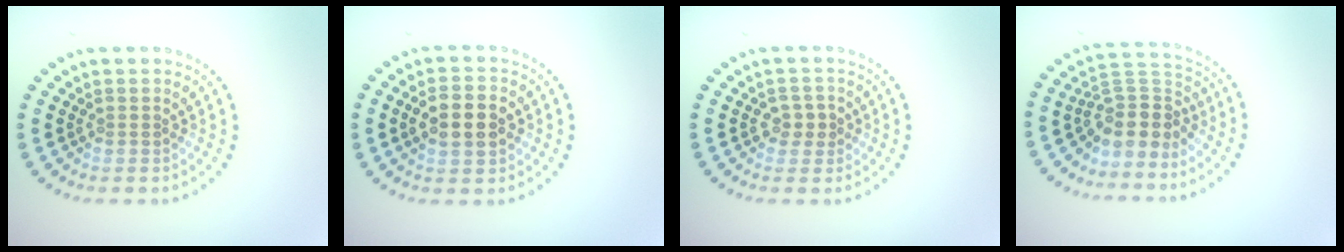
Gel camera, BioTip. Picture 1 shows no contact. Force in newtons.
{"total": 3.8, "press": 3.8, "slide": 0.4}
{"total": 1.9, "press": 1.8, "slide": 0.5}
{"total": 4.0, "press": 3.2, "slide": 2.5}